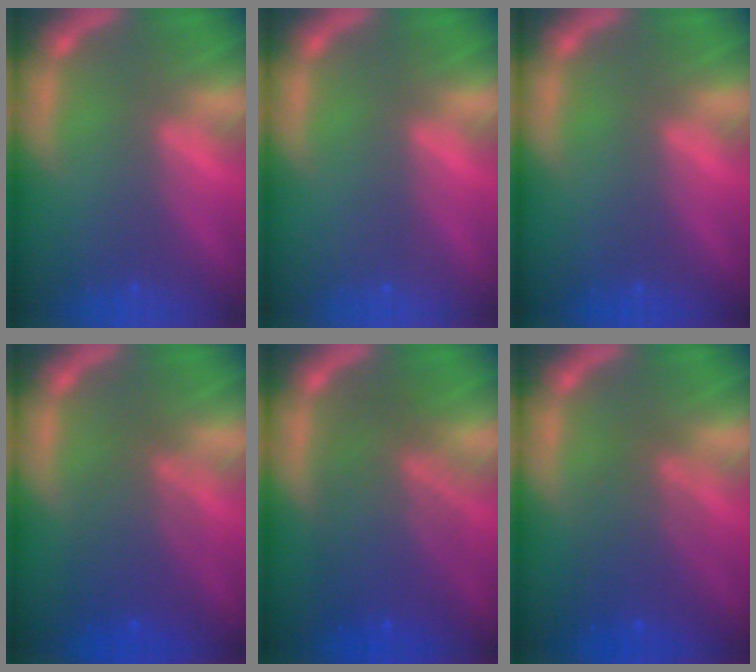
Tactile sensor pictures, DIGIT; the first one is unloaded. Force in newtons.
{"total": 0.0}
{"total": 0.0}
{"total": 5.1}
{"total": 8.1}
{"total": 5.1}